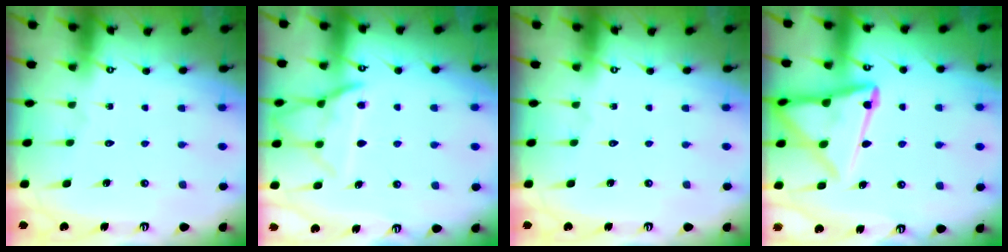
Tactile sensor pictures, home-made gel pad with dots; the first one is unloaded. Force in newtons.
{"total": 11.4, "press": 11.4, "slide": 1.2}
{"total": 0.0}
{"total": 16.2, "press": 16.1, "slide": 1.7}